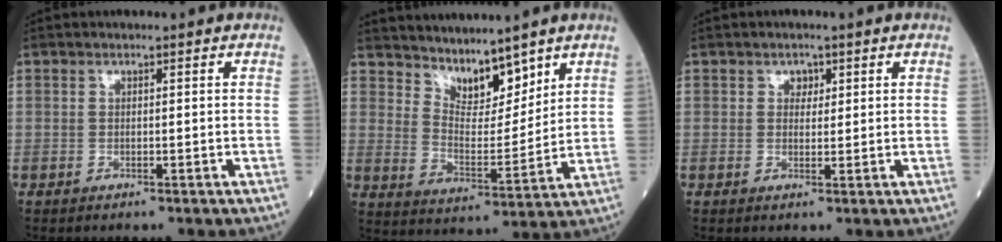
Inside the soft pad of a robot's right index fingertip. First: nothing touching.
{"total": 8.2, "force": [7.1, 2.6, 3.2], "torque": [-0.058, 0.002, 0.139]}
{"total": 1.6, "force": [0.8, 1.2, 0.8], "torque": [-0.005, -0.001, 0.010]}